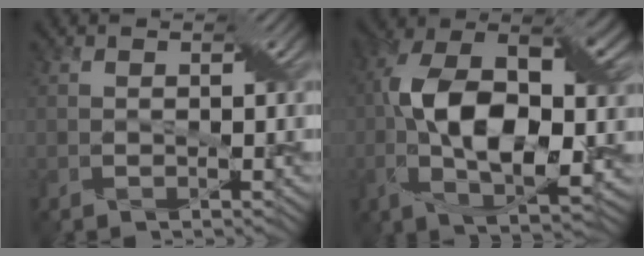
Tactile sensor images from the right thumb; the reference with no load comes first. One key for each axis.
{"total": 15.5, "fx": 0.6, "fy": 8.1, "fz": 13.2, "tx": -0.261, "ty": 0.008, "tz": 0.005}